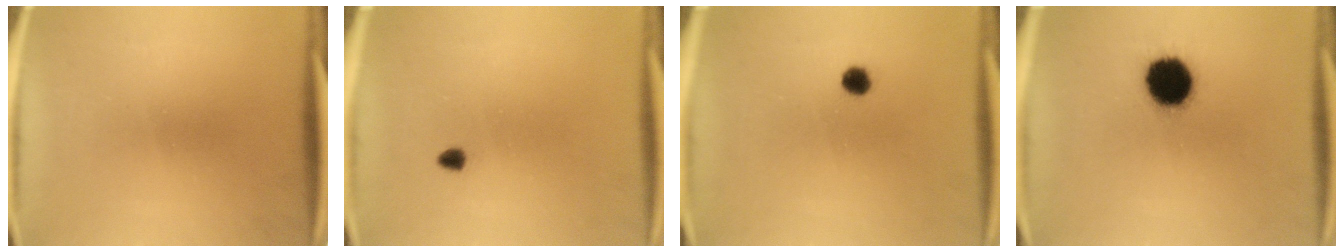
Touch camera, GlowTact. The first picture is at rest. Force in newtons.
{"total": 0.9}
{"total": 2.3}
{"total": 13.9}